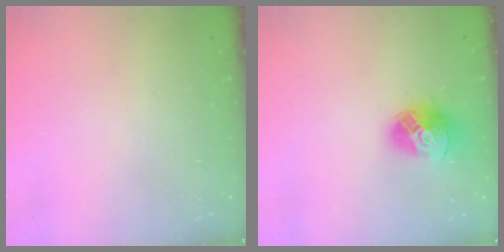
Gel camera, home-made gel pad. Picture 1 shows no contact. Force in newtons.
{"total": 15.2, "press": 15.2, "slide": 1.4}